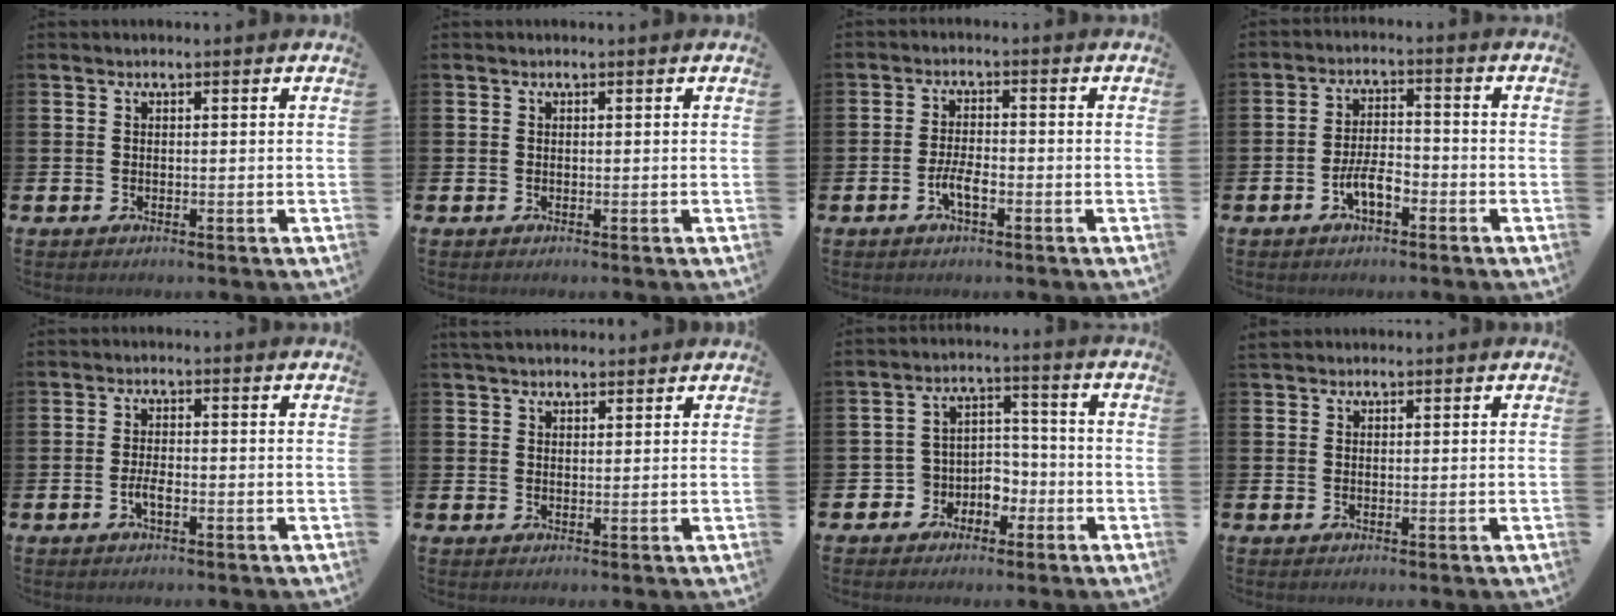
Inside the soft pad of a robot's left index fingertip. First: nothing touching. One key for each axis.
{"total": 0.0}
{"total": 3.3, "fx": -1.2, "fy": 1.2, "fz": 2.9, "tx": -0.060, "ty": 0.004, "tz": -0.024}
{"total": 4.2, "fx": -2.0, "fy": 1.7, "fz": 3.3, "tx": -0.066, "ty": 0.008, "tz": -0.038}
{"total": 2.1, "fx": -0.8, "fy": 0.7, "fz": 1.8, "tx": -0.029, "ty": -0.001, "tz": -0.016}
{"total": 3.0, "fx": 2.8, "fy": 0.8, "fz": 0.5, "tx": -0.003, "ty": -0.010, "tz": 0.049}
{"total": 4.3, "fx": -2.0, "fy": 3.8, "fz": 0.5, "tx": -0.029, "ty": 0.005, "tz": -0.042}
{"total": 1.3, "fx": 1.2, "fy": 0.5, "fz": 0.1, "tx": 0.009, "ty": 0.001, "tz": 0.020}